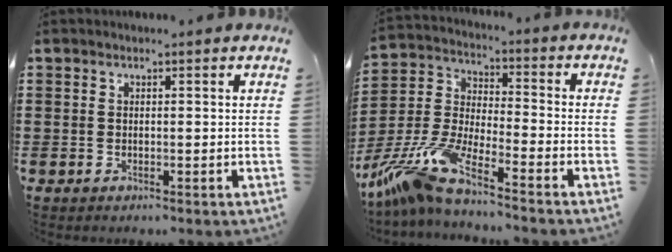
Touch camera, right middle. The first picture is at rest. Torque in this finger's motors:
{"motor_torque": [2.14, 0.00, 0.41, 0.21]}